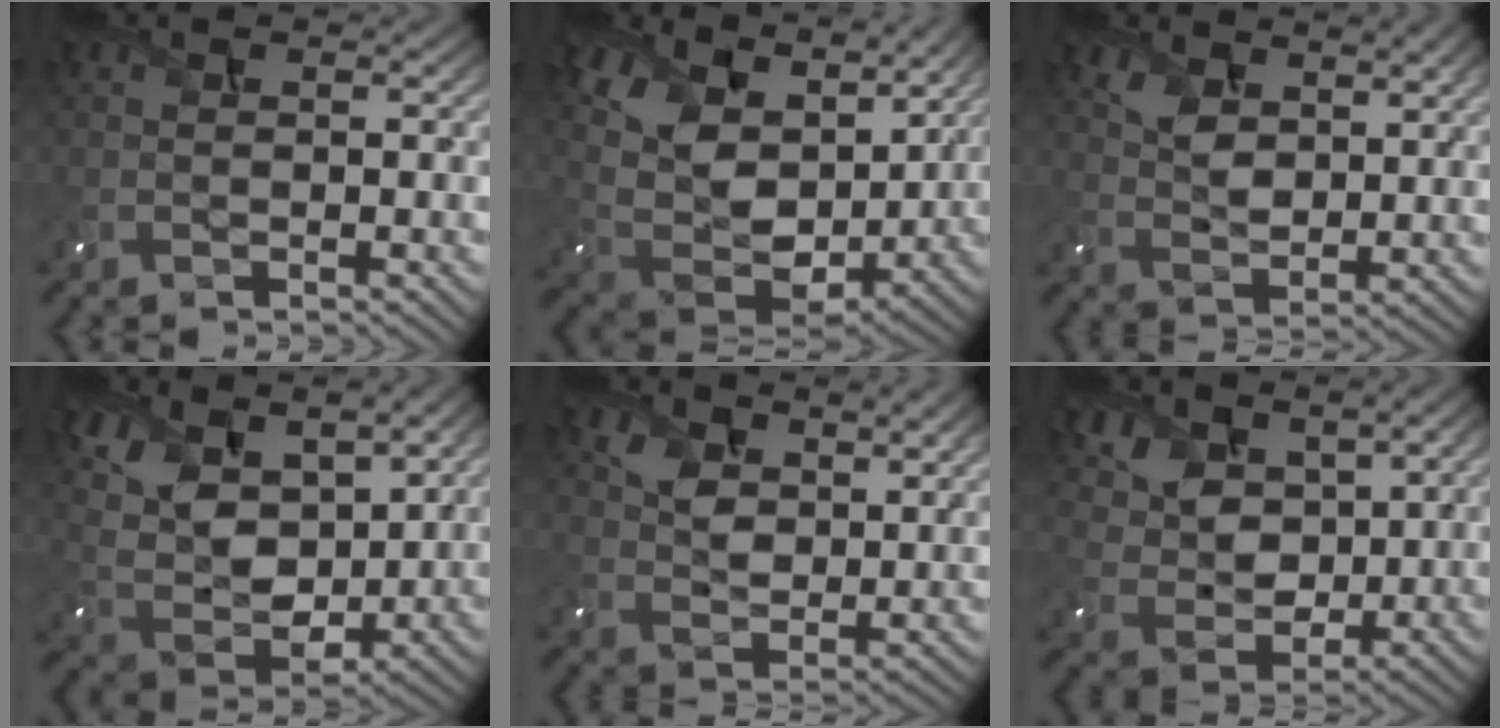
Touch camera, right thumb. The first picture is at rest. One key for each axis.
{"total": 15.2, "fx": 10.0, "fy": 8.4, "fz": 7.9, "tx": -0.225, "ty": 0.043, "tz": 0.169}
{"total": 6.3, "fx": 4.0, "fy": 3.0, "fz": 3.8, "tx": -0.091, "ty": -0.004, "tz": 0.078}
{"total": 12.3, "fx": 6.0, "fy": 6.9, "fz": 8.2, "tx": -0.218, "ty": 0.010, "tz": 0.109}
{"total": 8.1, "fx": 5.4, "fy": 4.1, "fz": 4.5, "tx": -0.106, "ty": -0.004, "tz": 0.097}
{"total": 7.7, "fx": 4.1, "fy": 5.1, "fz": 4.1, "tx": -0.123, "ty": -0.016, "tz": 0.082}